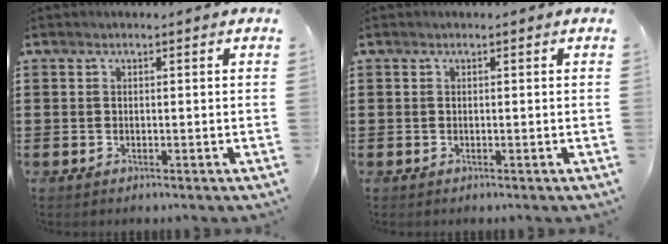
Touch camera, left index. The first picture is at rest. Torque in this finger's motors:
{"motor_torque": [0.00, 0.01, -0.01, 0.00]}